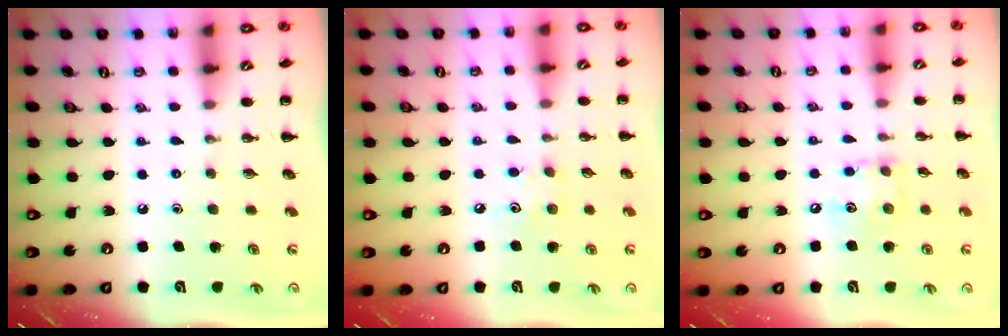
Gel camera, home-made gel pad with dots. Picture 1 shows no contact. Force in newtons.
{"total": 4.7, "press": 4.6, "slide": 1.1}
{"total": 7.7, "press": 7.7, "slide": 0.7}